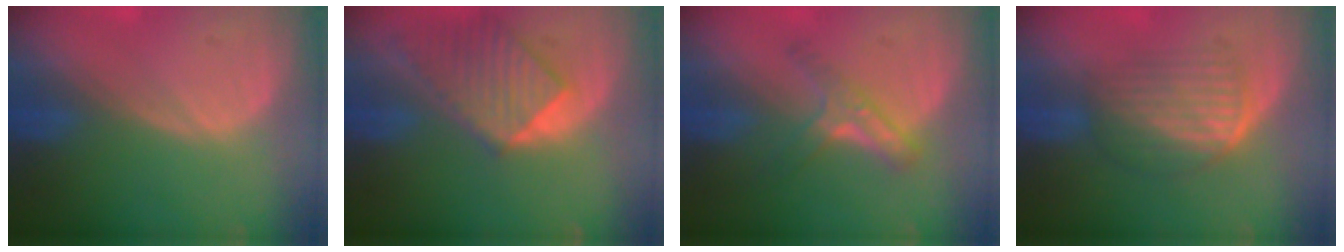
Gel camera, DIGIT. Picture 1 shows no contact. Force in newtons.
{"total": 8.8, "press": 7.9, "slide": 3.9}
{"total": 5.6, "press": 4.9, "slide": 2.6}
{"total": 7.0, "press": 5.9, "slide": 3.8}